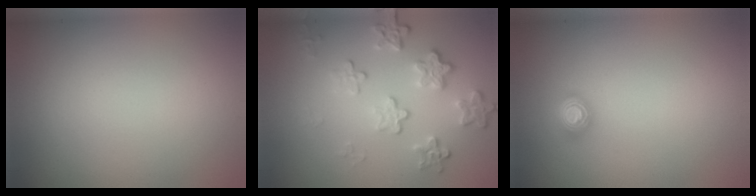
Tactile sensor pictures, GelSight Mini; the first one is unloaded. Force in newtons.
{"total": 4.1, "press": 3.0, "slide": 2.8}
{"total": 1.6, "press": 1.2, "slide": 1.0}